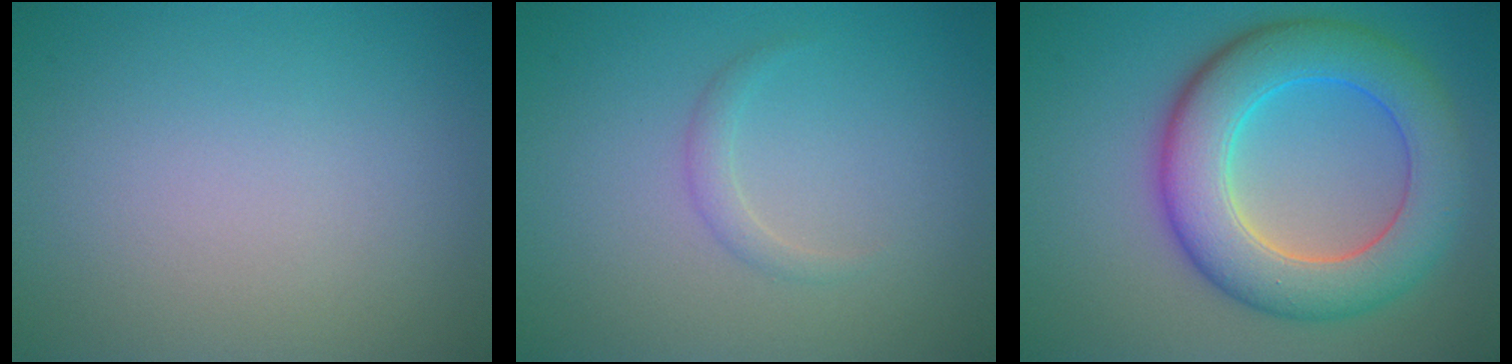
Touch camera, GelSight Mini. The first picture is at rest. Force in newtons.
{"total": 1.1, "press": 1.1, "slide": 0.1}
{"total": 8.7, "press": 8.7, "slide": 0.1}